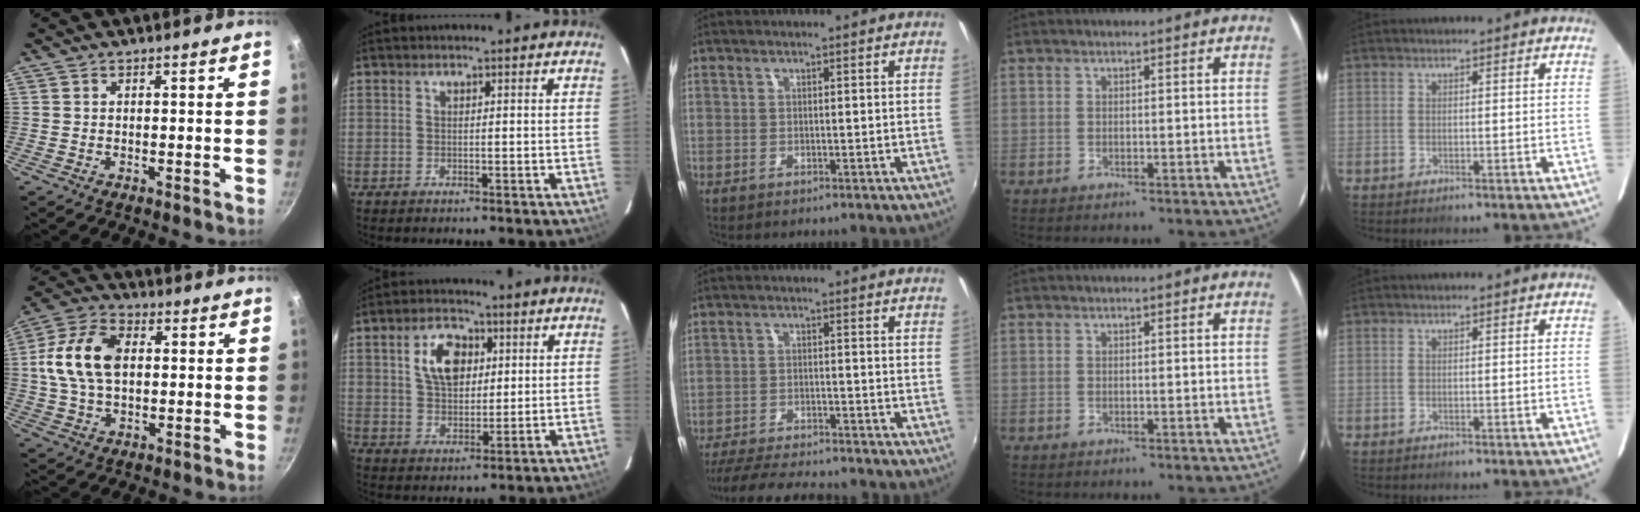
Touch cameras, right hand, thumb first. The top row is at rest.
{"thumb": {"total": 13.5, "force": [1.6, 8.6, 10.2], "torque": [-0.183, 0.019, 0.016]}, "index": {"total": 8.8, "force": [2.7, 5.6, 6.2], "torque": [-0.113, 0.020, 0.053]}, "middle": {"total": 12.6, "force": [-11.4, 1.8, 5.1], "torque": [-0.120, -0.020, -0.184]}}